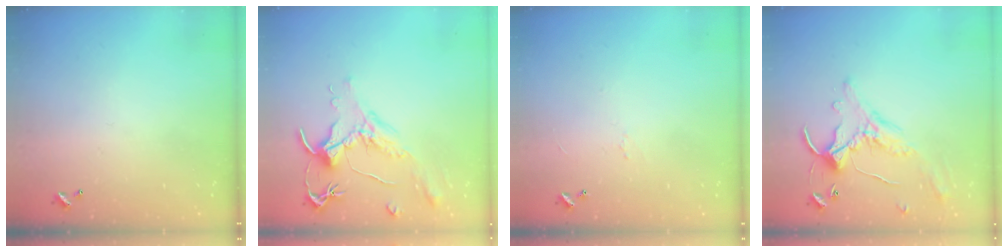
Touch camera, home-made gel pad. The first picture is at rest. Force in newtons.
{"total": 1.6, "press": 1.4, "slide": 0.7}
{"total": 2.3, "press": 2.2, "slide": 0.6}
{"total": 0.9, "press": 0.1, "slide": 0.9}